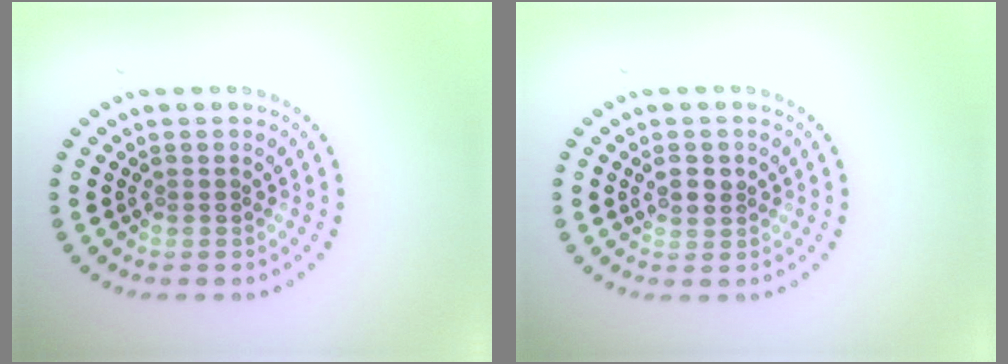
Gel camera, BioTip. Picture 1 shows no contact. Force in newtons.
{"total": 1.5, "press": 1.5, "slide": 0.3}